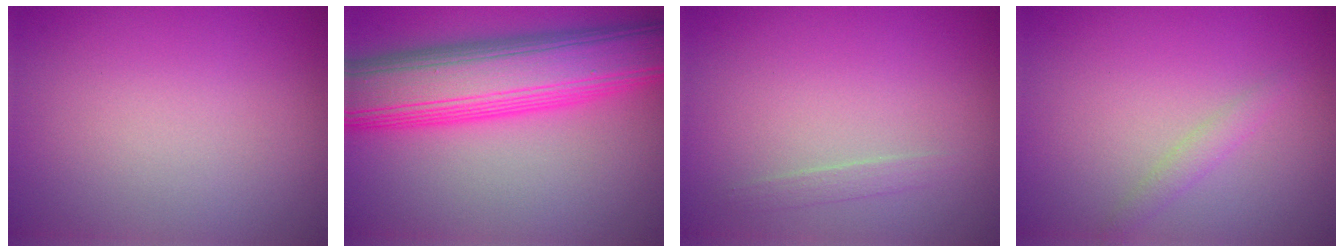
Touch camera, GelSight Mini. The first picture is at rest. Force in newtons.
{"total": 10.5, "press": 10.5, "slide": 0.3}
{"total": 0.8, "press": 0.8, "slide": 0.1}
{"total": 1.1, "press": 1.1, "slide": 0.1}